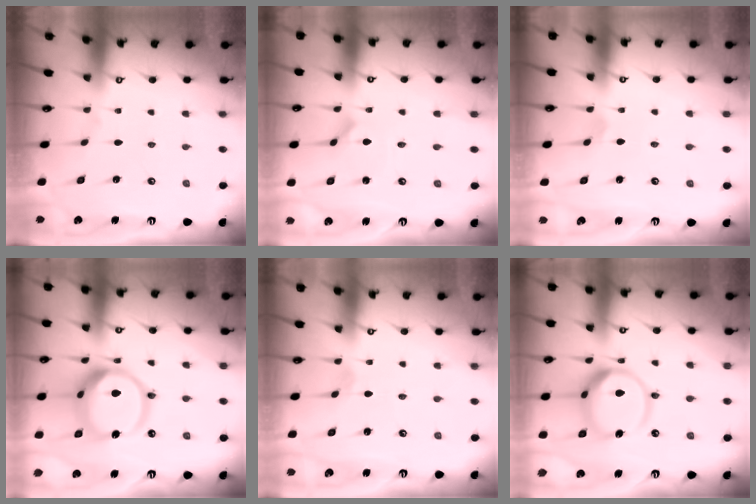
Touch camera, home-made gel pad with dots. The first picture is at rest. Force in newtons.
{"total": 1.6, "press": 1.6, "slide": 0.1}
{"total": 2.1, "press": 2.1, "slide": 0.2}
{"total": 17.3, "press": 17.1, "slide": 2.2}
{"total": 1.2, "press": 1.2, "slide": 0.1}
{"total": 15.8, "press": 15.8, "slide": 1.6}